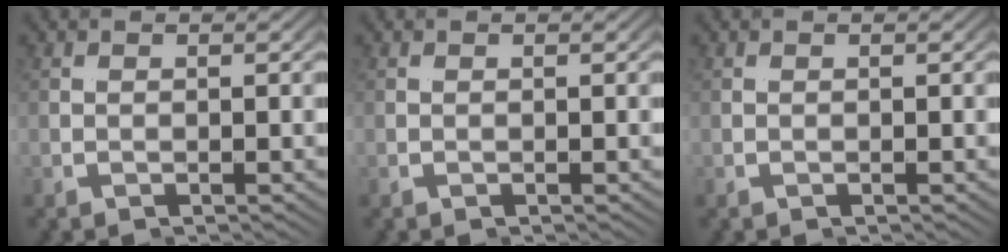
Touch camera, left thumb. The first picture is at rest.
{"total": 0.0}
{"total": 0.0}